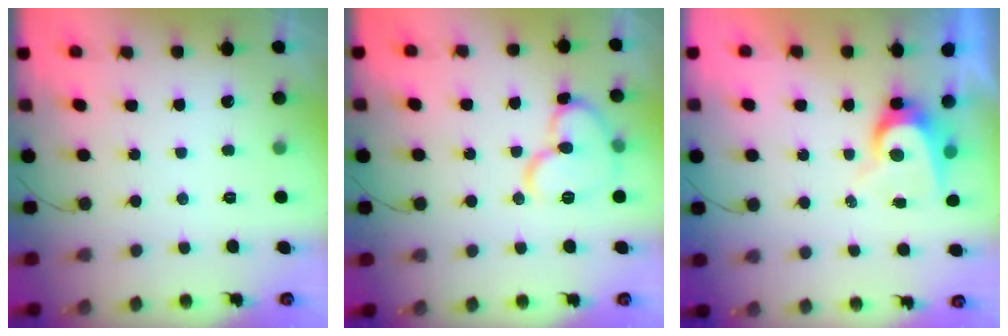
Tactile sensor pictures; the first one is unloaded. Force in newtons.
{"total": 12.6, "press": 12.5, "slide": 1.1}
{"total": 6.9, "press": 6.8, "slide": 0.5}